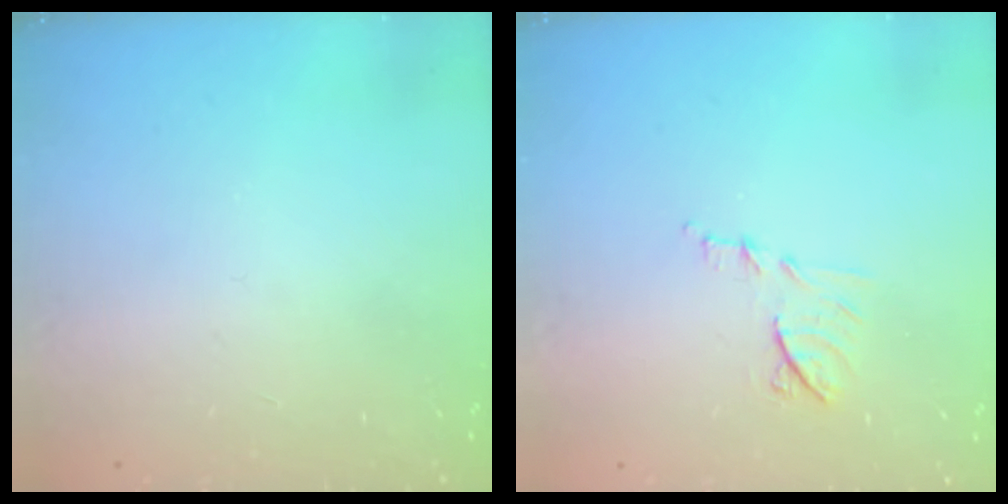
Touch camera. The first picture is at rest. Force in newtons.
{"total": 7.4, "press": 7.4, "slide": 0.4}